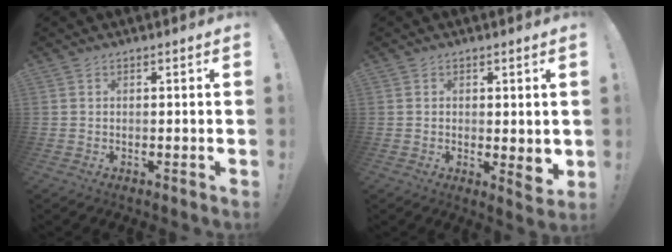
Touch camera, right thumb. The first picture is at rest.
{"total": 3.1, "force": [0.4, 1.6, 2.6], "torque": [-0.020, -0.010, 0.006]}